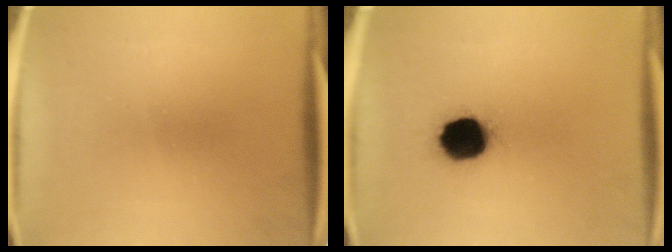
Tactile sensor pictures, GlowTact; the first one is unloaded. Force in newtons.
{"total": 12.8}